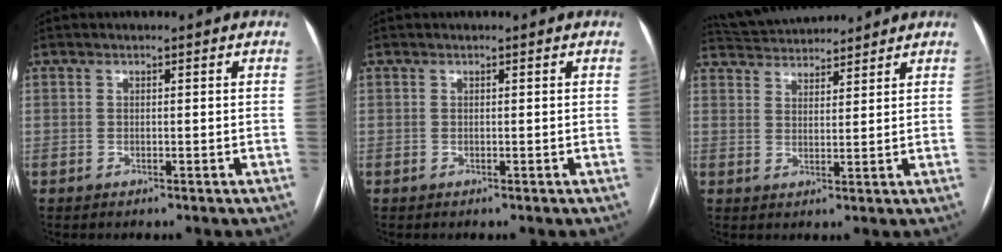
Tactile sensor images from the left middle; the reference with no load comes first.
{"total": 0.0}
{"total": 9.3, "force": [8.9, 1.5, 2.2], "torque": [-0.046, 0.028, 0.142]}